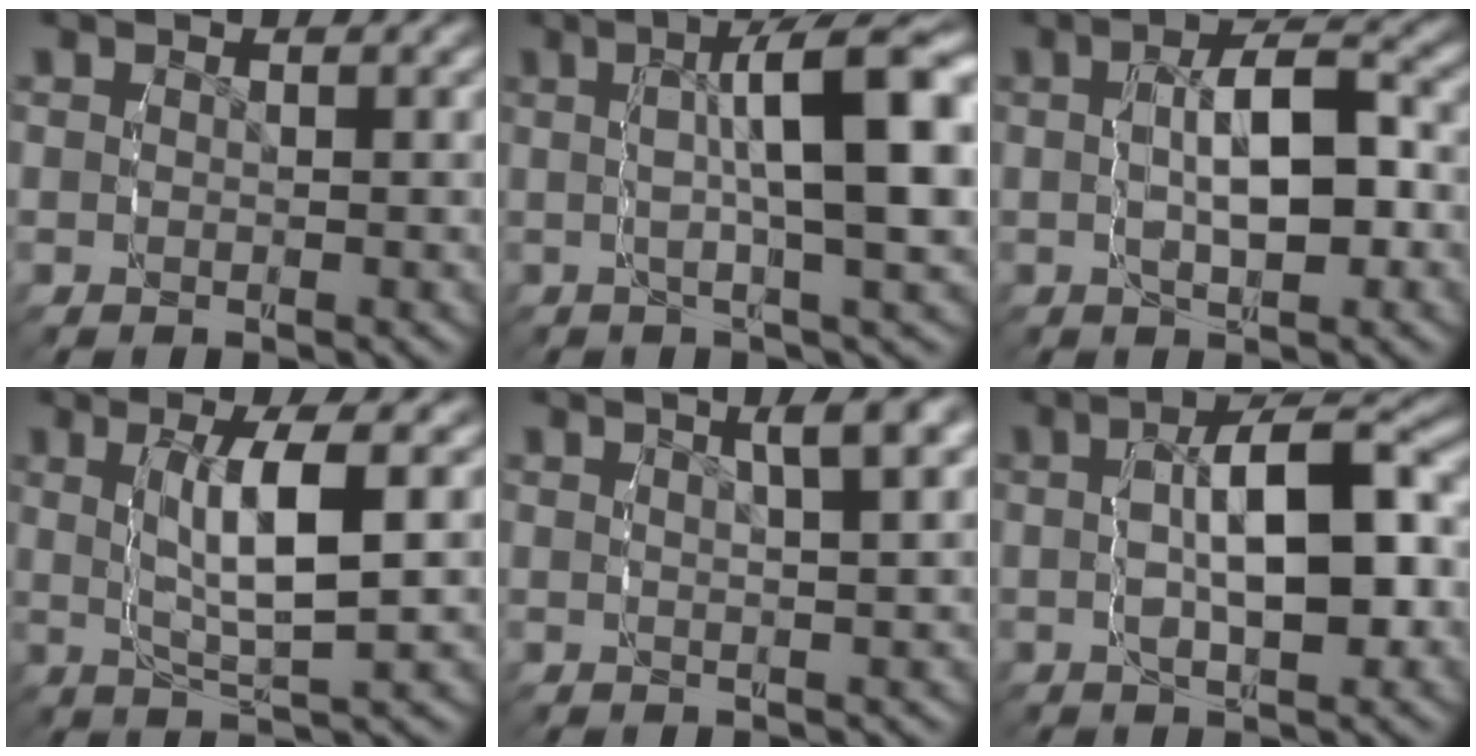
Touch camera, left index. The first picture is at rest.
{"total": 9.6, "force": [1.2, 2.9, 9.1], "torque": [-0.130, 0.020, 0.017]}
{"total": 5.6, "force": [-0.5, 2.4, 5.1], "torque": [-0.091, 0.006, -0.008]}
{"total": 5.4, "force": [0.2, 1.5, 5.2], "torque": [-0.103, -0.001, 0.007]}
{"total": 3.4, "force": [1.8, 0.4, 2.9], "torque": [-0.039, 0.011, 0.028]}
{"total": 7.9, "force": [-0.4, 3.1, 7.2], "torque": [-0.117, 0.011, -0.006]}